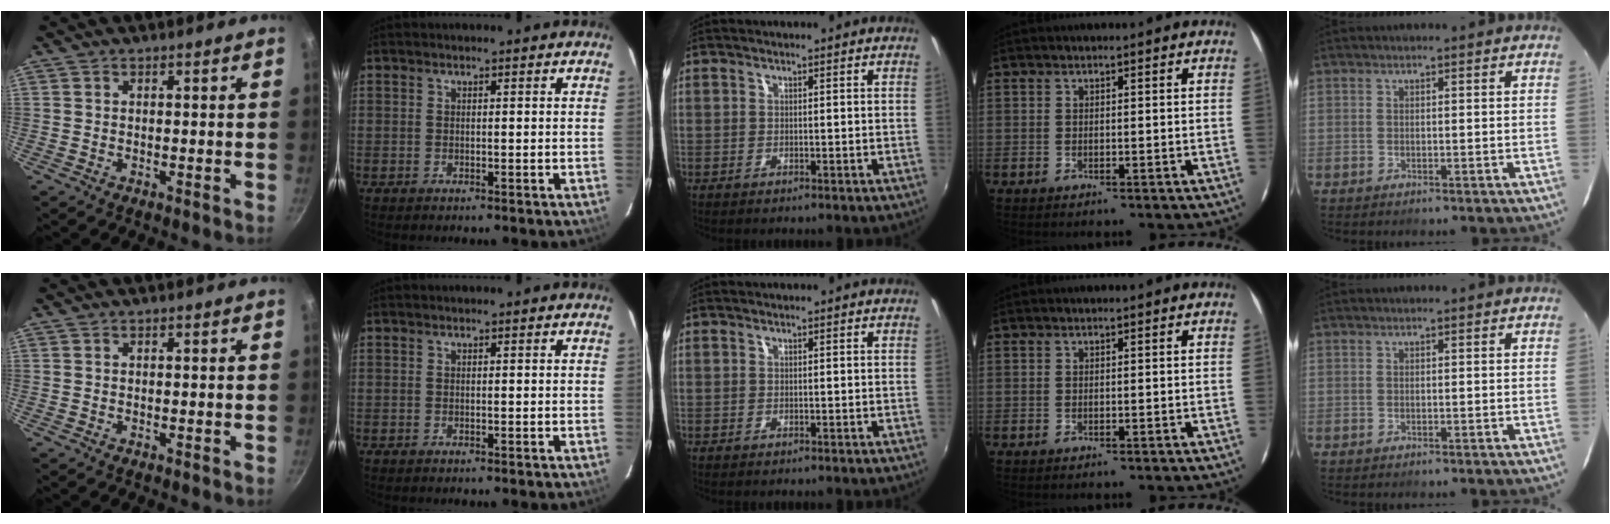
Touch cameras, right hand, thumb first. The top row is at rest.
{}